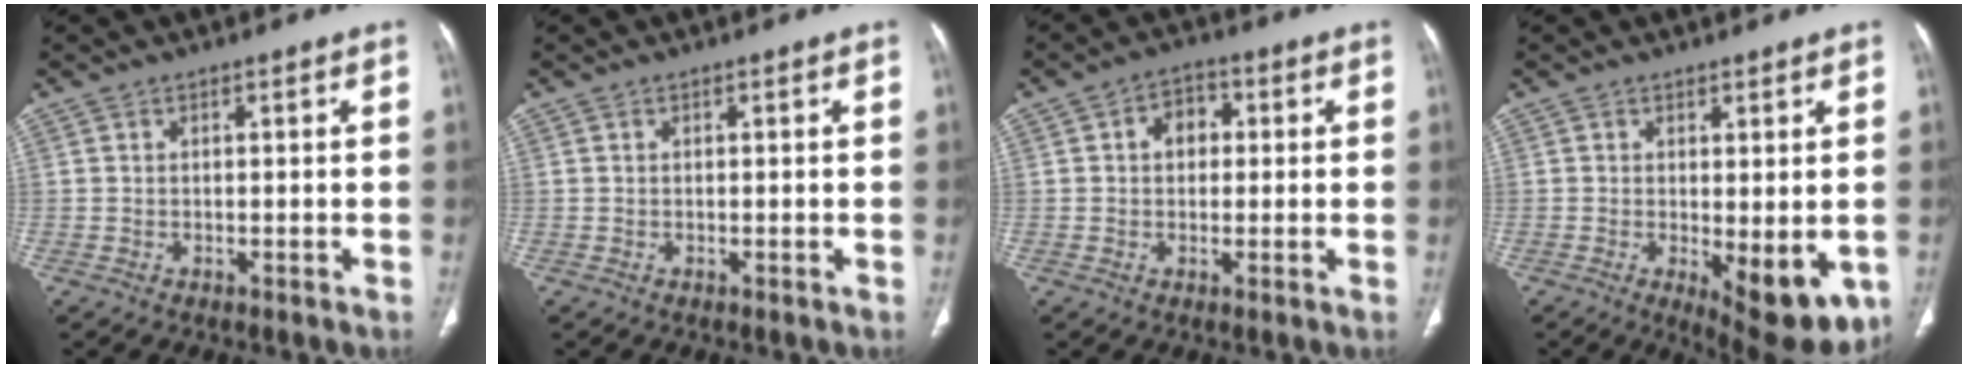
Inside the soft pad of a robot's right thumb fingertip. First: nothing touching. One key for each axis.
{"total": 0.0}
{"total": 5.2, "fx": 0.8, "fy": 4.0, "fz": 3.2, "tx": -0.028, "ty": 0.011, "tz": 0.007}
{"total": 10.0, "fx": -2.2, "fy": 3.9, "fz": 8.9, "tx": -0.107, "ty": -0.023, "tz": -0.018}